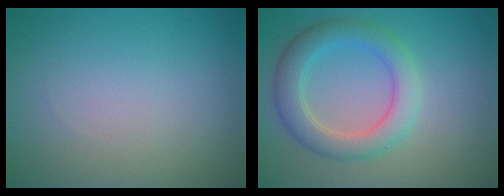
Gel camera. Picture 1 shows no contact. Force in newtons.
{"total": 4.6, "press": 4.6, "slide": 0.4}